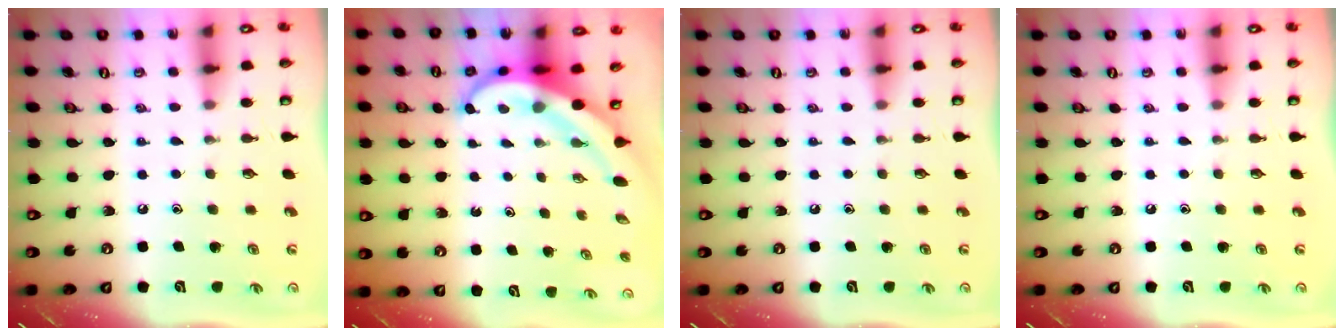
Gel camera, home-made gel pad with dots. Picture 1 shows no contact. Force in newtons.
{"total": 8.6, "press": 8.4, "slide": 1.8}
{"total": 0.0}
{"total": 0.0}